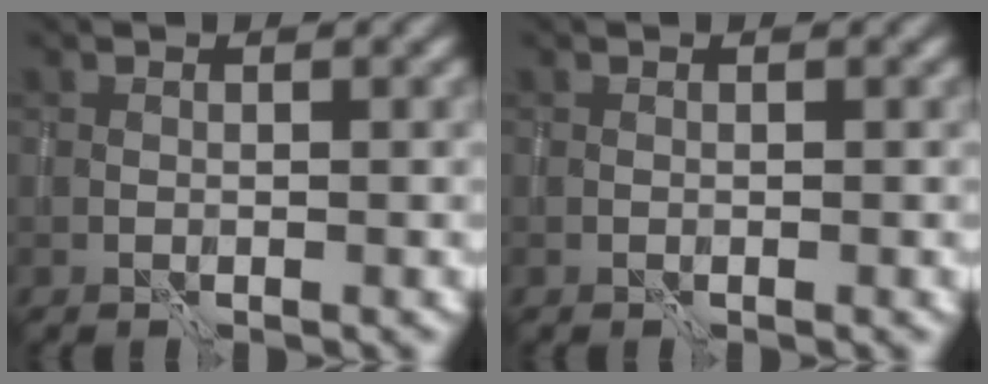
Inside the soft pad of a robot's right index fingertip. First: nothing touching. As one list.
[{"total": 0.0}]